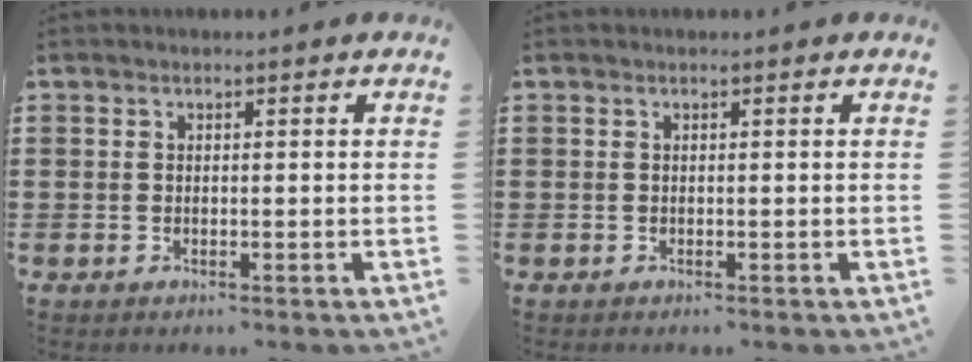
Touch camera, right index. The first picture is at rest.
{"total": 0.0}